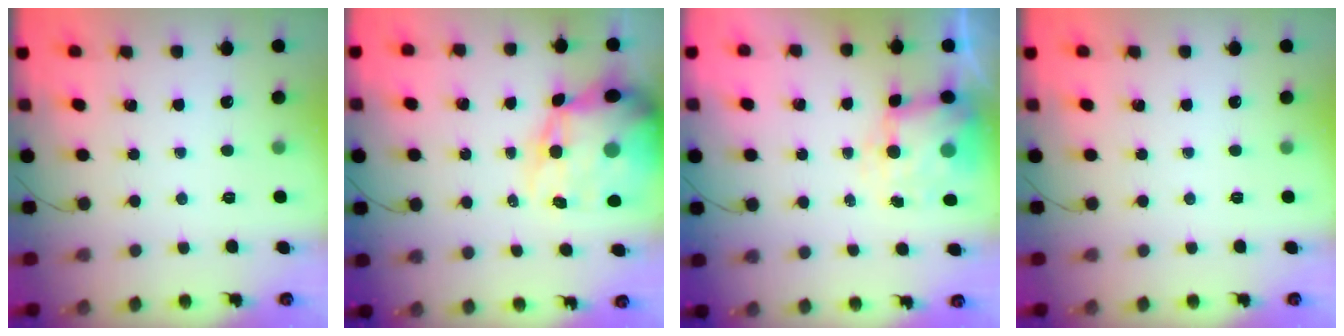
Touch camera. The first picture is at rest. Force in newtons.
{"total": 17.3, "press": 16.7, "slide": 4.4}
{"total": 6.0, "press": 5.9, "slide": 0.8}
{"total": 0.0}